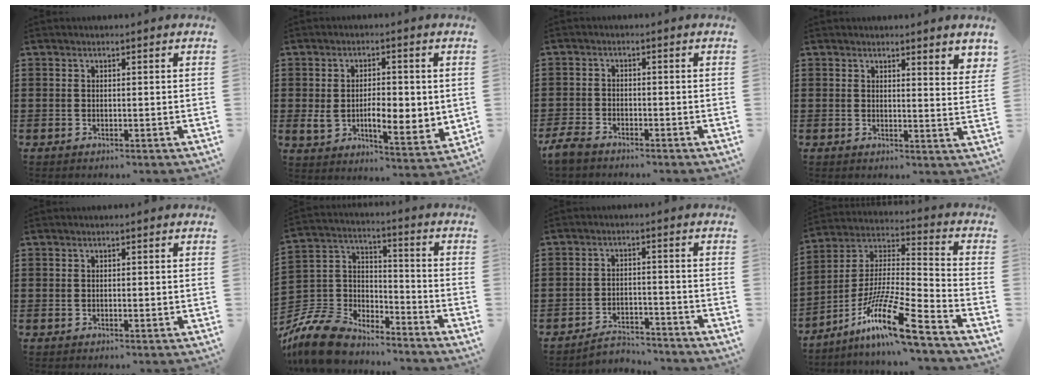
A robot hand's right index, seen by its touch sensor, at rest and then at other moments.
{"total": 6.8, "force": [-0.2, 3.7, 5.7], "torque": [-0.094, 0.004, -0.007]}
{"total": 3.1, "force": [-2.8, 1.0, 0.8], "torque": [-0.031, -0.002, -0.063]}
{"total": 1.8, "force": [1.8, -0.2, 0.4], "torque": [-0.006, -0.003, 0.032]}
{"total": 0.7, "force": [0.1, 0.3, 0.7], "torque": [-0.013, 0.001, 0.002]}
{"total": 10.1, "force": [-9.0, 3.7, 2.8], "torque": [-0.102, 0.012, -0.187]}
{"total": 3.7, "force": [-3.6, 0.6, 0.4], "torque": [-0.011, 0.004, -0.074]}
{"total": 15.2, "force": [-10.3, 1.0, 11.1], "torque": [-0.212, 0.006, -0.191]}